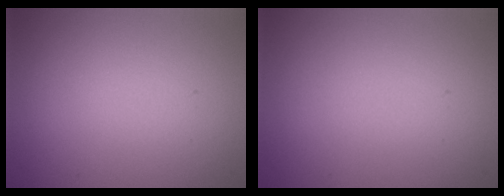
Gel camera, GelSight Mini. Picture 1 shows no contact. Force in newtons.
{"total": 0.0}